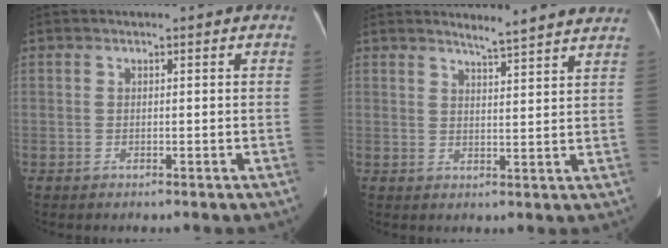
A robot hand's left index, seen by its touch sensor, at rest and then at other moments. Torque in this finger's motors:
{"motor_torque": [-0.41, -0.36, 0.03, 0.04]}